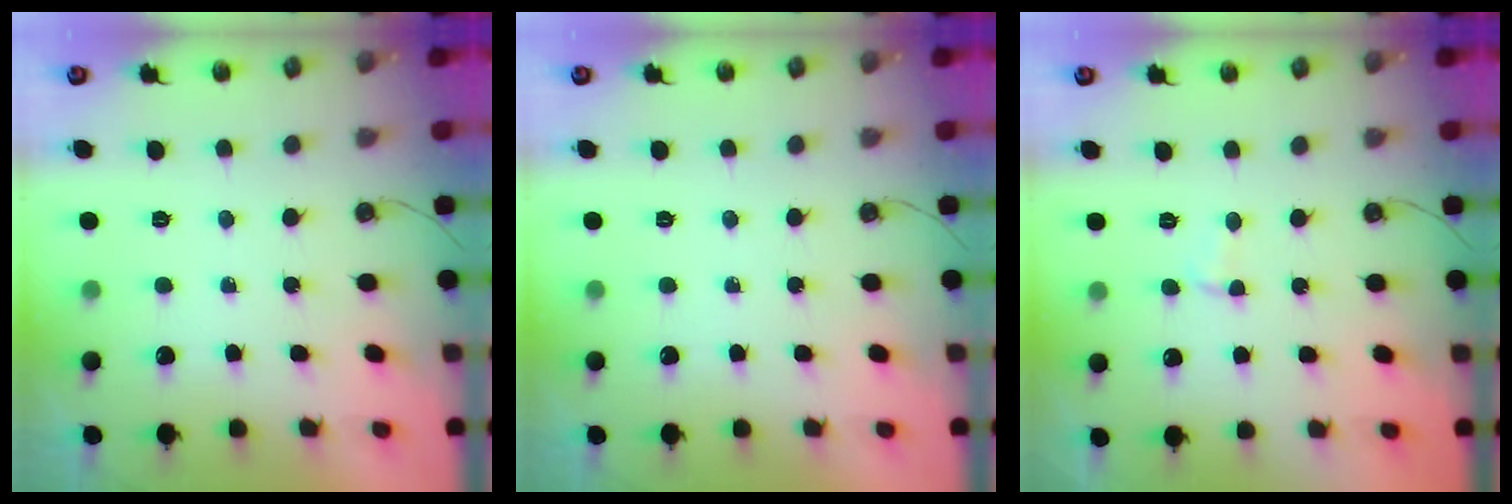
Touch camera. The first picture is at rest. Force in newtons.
{"total": 0.0}
{"total": 2.8, "press": 2.7, "slide": 0.3}